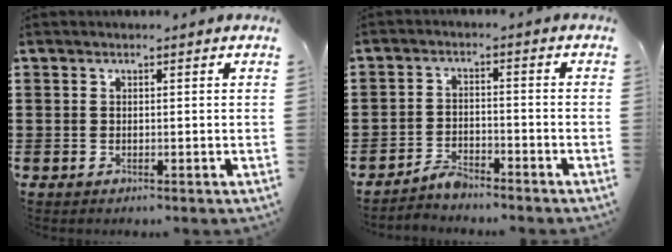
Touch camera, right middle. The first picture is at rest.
{"total": 3.2, "force": [-3.0, 0.5, 0.6], "torque": [-0.016, 0.007, -0.064]}